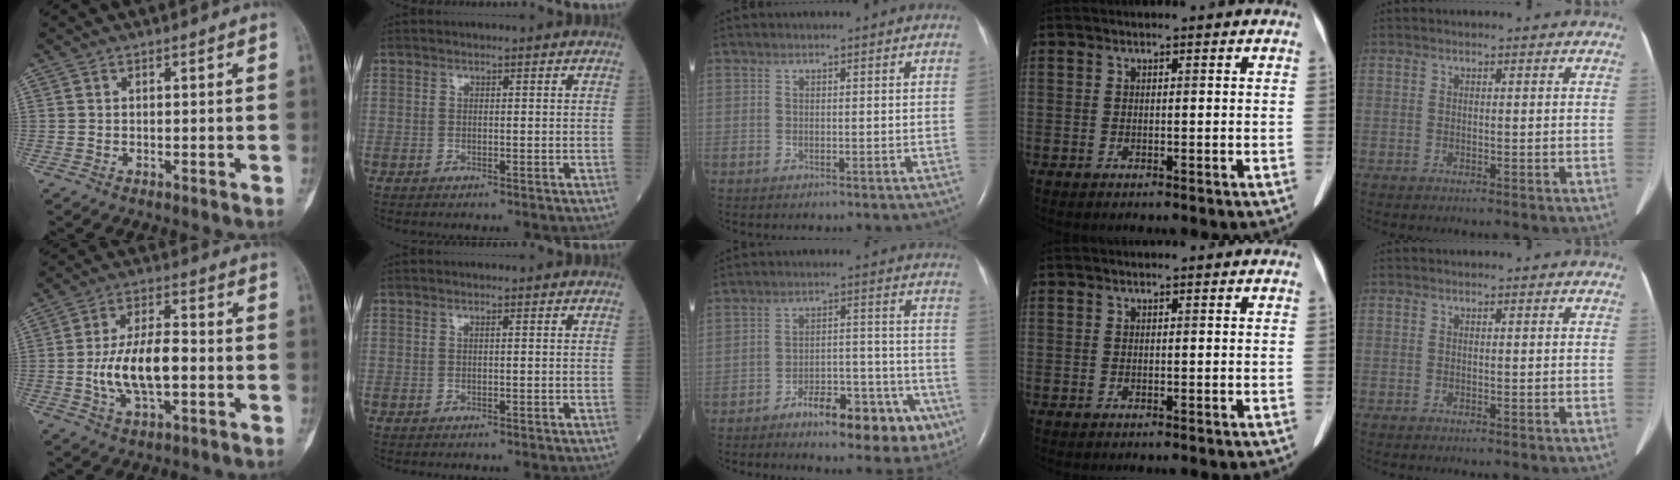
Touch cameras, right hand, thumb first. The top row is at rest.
{"thumb": {"total": 11.8, "force": [-1.7, 5.4, 10.3], "torque": [-0.190, 0.016, -0.031]}, "middle": {"total": 13.9, "force": [-8.2, 5.0, 10.0], "torque": [-0.110, 0.028, -0.111]}}